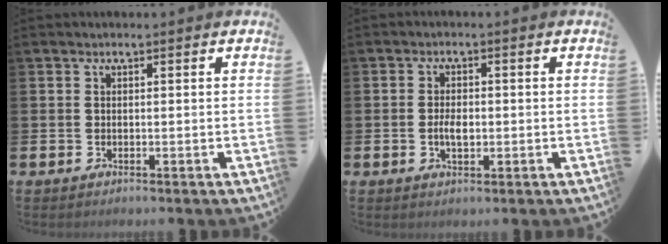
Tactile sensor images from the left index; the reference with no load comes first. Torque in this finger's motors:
{"motor_torque": [0.85, 0.19, 0.07, 0.10]}